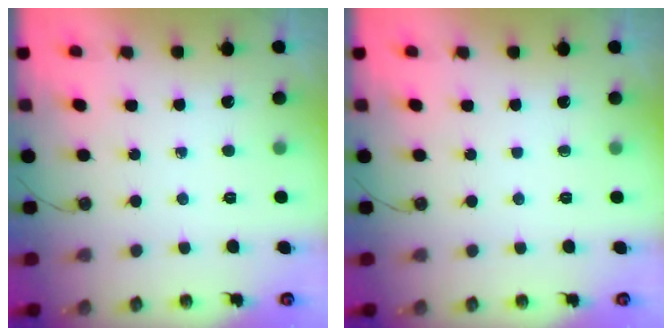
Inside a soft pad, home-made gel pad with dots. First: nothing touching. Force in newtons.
{"total": 0.0}